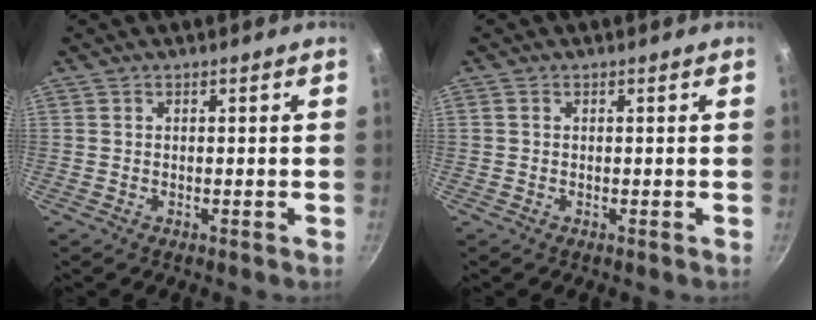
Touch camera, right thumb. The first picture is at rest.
{"total": 0.5, "force": [0.1, 0.4, 0.3], "torque": [-0.005, 0.003, 0.001]}